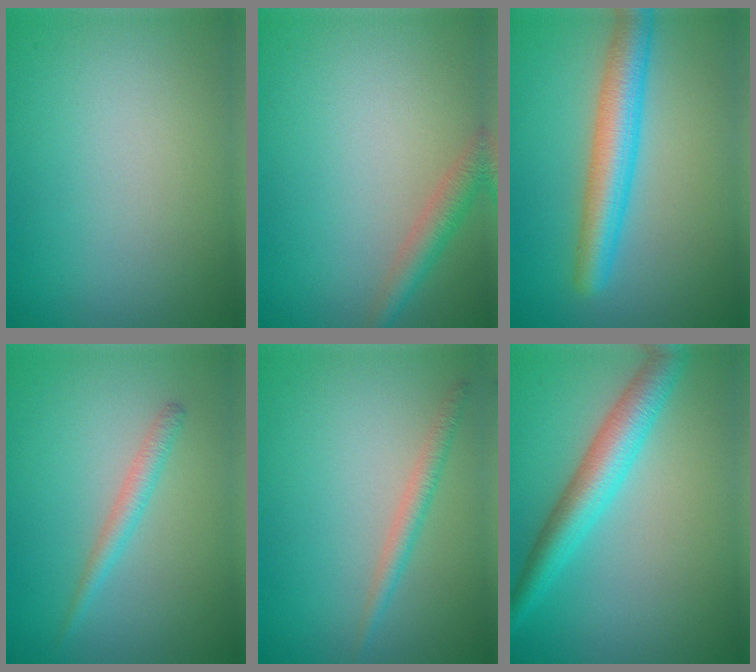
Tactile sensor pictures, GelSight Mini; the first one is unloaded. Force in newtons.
{"total": 2.6, "press": 2.6, "slide": 0.2}
{"total": 5.3, "press": 5.3, "slide": 0.1}
{"total": 1.7, "press": 1.7, "slide": 0.1}
{"total": 1.8, "press": 1.8, "slide": 0.1}
{"total": 4.9, "press": 4.9, "slide": 0.1}